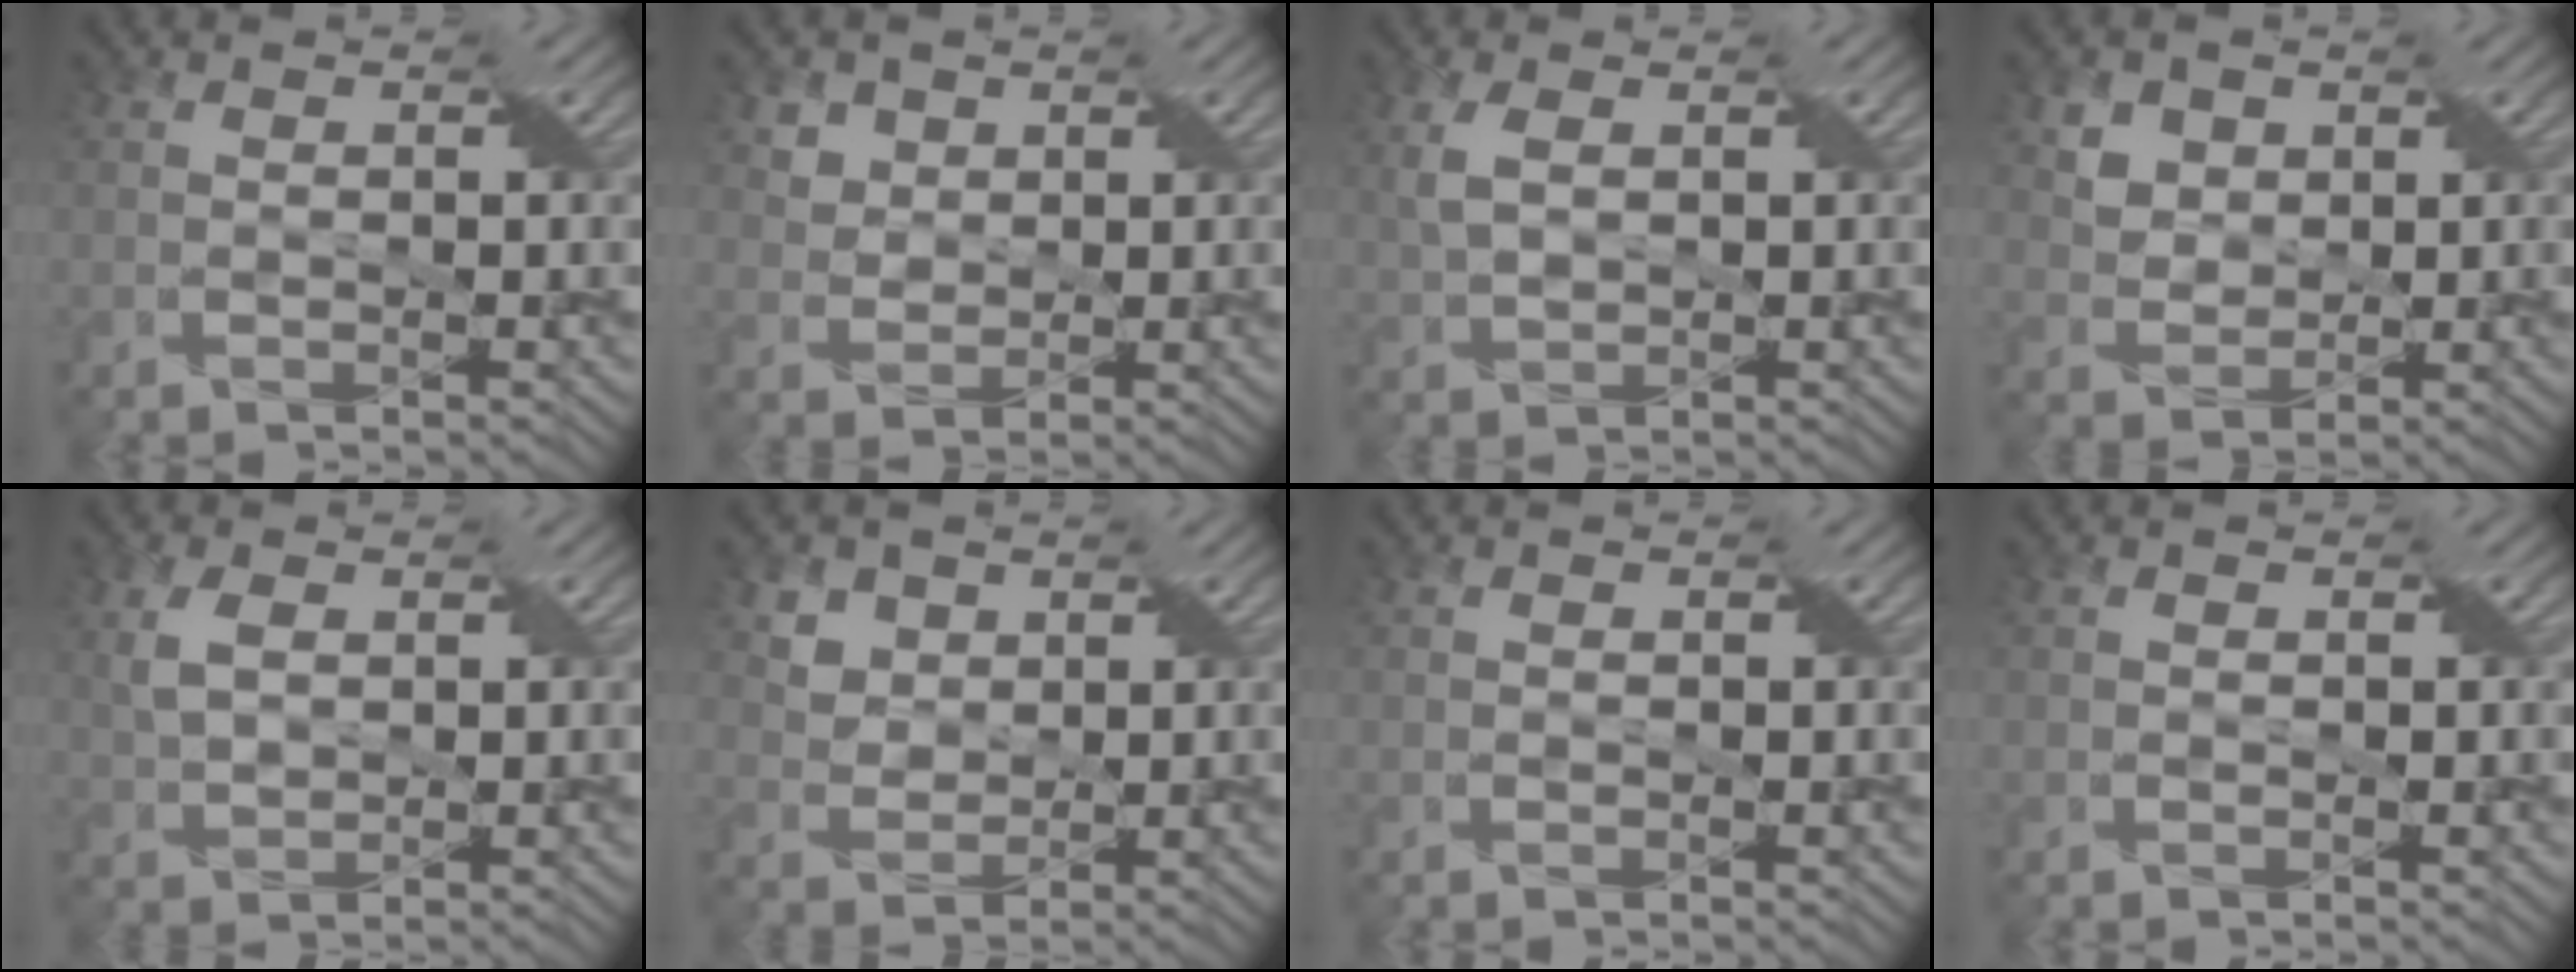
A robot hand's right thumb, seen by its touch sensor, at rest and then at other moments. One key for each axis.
{"total": 3.5, "fx": 2.0, "fy": 2.7, "fz": 0.9, "tx": -0.040, "ty": -0.009, "tz": 0.050}
{"total": 3.3, "fx": 1.1, "fy": 1.8, "fz": 2.6, "tx": -0.072, "ty": 0.007, "tz": 0.025}
{"total": 3.9, "fx": 2.0, "fy": 3.1, "fz": 1.4, "tx": -0.049, "ty": -0.011, "tz": 0.049}
{"total": 3.6, "fx": 1.2, "fy": 2.3, "fz": 2.6, "tx": -0.067, "ty": 0.006, "tz": 0.025}
{"total": 4.0, "fx": 2.2, "fy": 3.1, "fz": 1.3, "tx": -0.049, "ty": -0.015, "tz": 0.055}
{"total": 0.0}
{"total": 0.0}